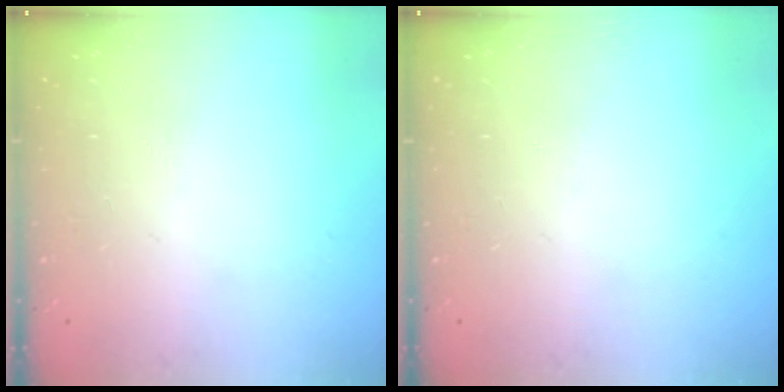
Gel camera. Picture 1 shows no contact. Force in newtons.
{"total": 0.0}